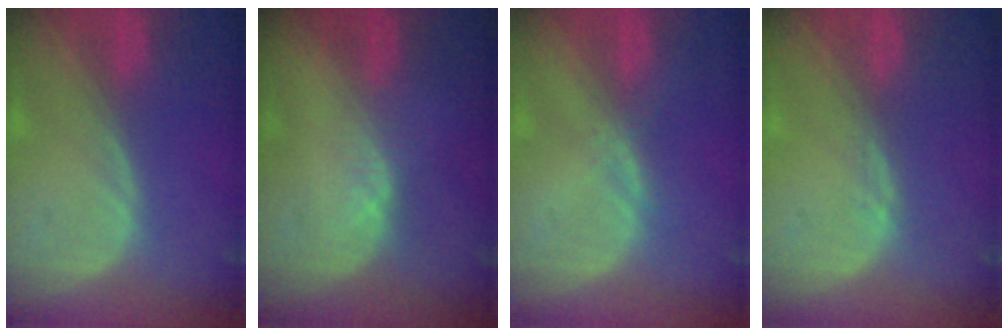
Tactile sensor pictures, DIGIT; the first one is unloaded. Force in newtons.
{"total": 1.7, "press": 1.5, "slide": 0.8}
{"total": 1.1, "press": 1.1, "slide": 0.1}
{"total": 0.6, "press": 0.4, "slide": 0.4}